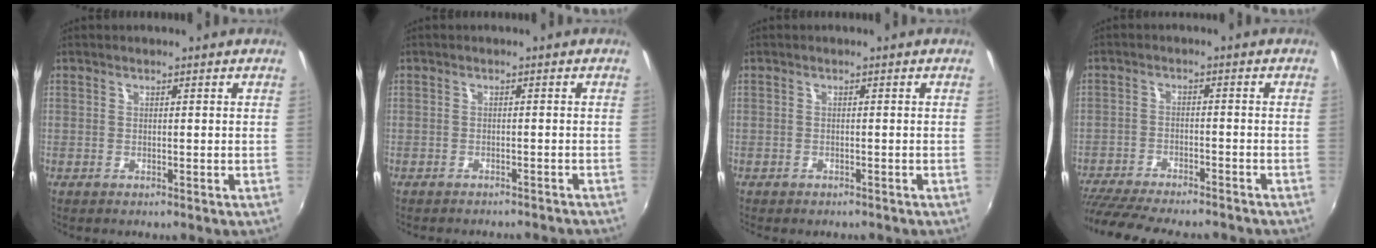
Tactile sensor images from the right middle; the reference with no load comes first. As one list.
[{"total": 7.0, "force": [-6.5, 1.5, 2.3], "torque": [-0.056, -0.011, -0.083]}, {"total": 1.9, "force": [-1.6, 0.7, 0.6], "torque": [-0.015, -0.011, -0.023]}, {"total": 17.2, "force": [-14.8, 3.8, 7.9], "torque": [-0.168, -0.034, -0.232]}]